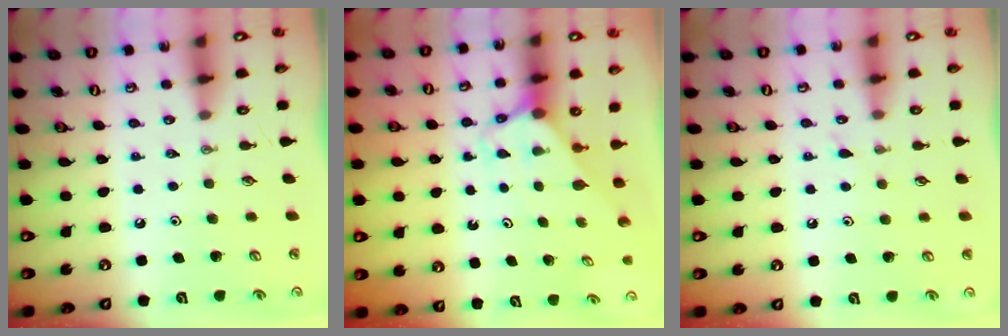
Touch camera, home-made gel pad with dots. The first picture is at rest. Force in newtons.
{"total": 2.6, "press": 2.6, "slide": 0.2}
{"total": 4.7, "press": 4.7, "slide": 0.4}